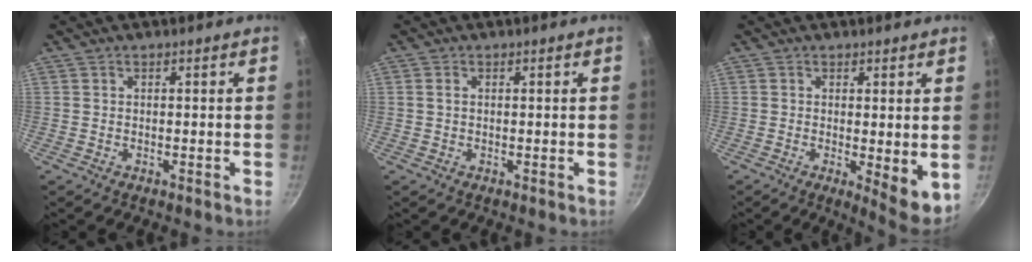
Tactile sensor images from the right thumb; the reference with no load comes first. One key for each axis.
{"total": 1.0, "fx": 0.2, "fy": 0.7, "fz": 0.7, "tx": -0.014, "ty": 0.003, "tz": 0.002}
{"total": 6.7, "fx": 0.0, "fy": 2.1, "fz": 6.3, "tx": -0.081, "ty": -0.020, "tz": 0.003}